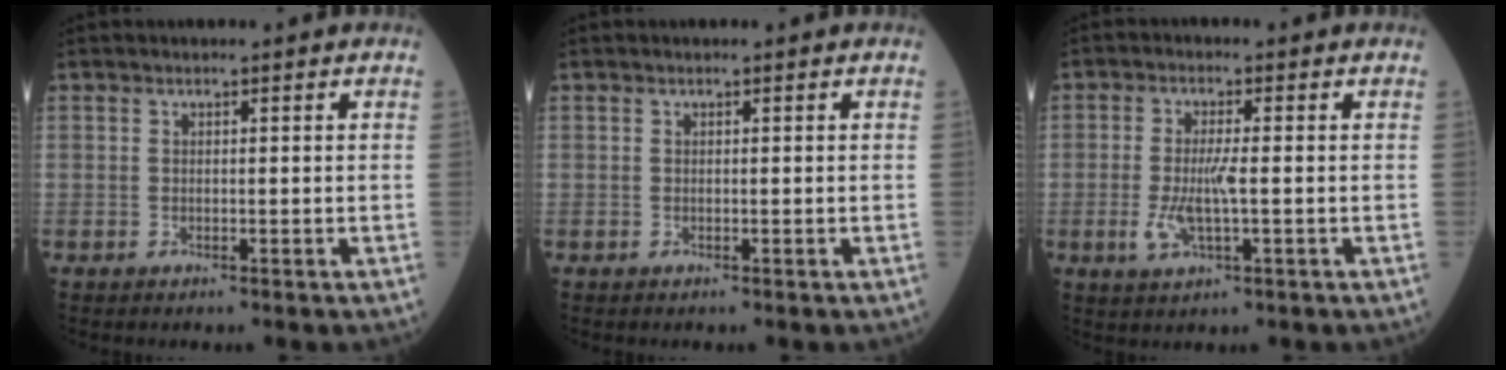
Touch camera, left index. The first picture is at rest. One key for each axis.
{"total": 0.0}
{"total": 4.9, "fx": -0.7, "fy": 0.7, "fz": 4.8, "tx": -0.110, "ty": -0.010, "tz": -0.007}